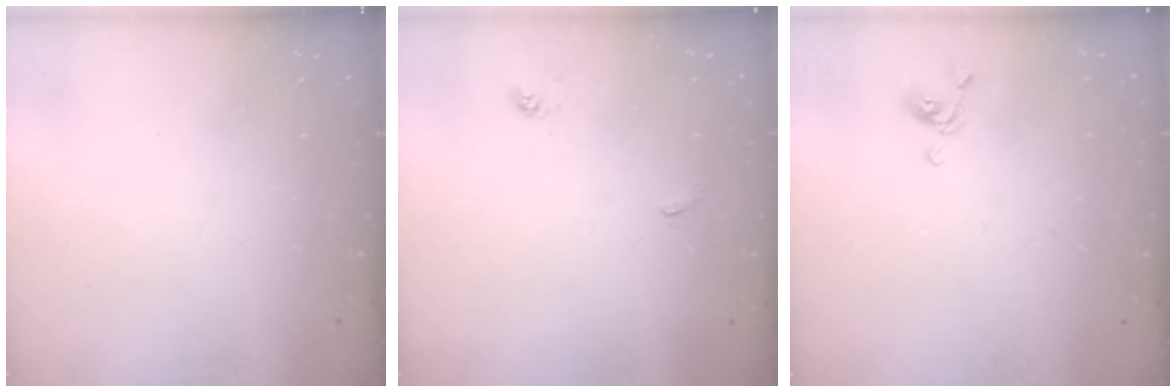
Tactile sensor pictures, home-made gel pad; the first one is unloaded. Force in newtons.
{"total": 4.1, "press": 4.1, "slide": 0.4}
{"total": 5.5, "press": 5.5, "slide": 0.2}